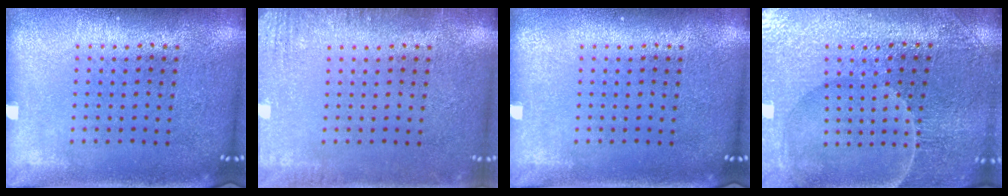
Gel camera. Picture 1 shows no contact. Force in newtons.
{"total": 1.7, "press": 1.7, "slide": 0.2}
{"total": 0.0}
{"total": 3.5, "press": 3.5, "slide": 0.2}